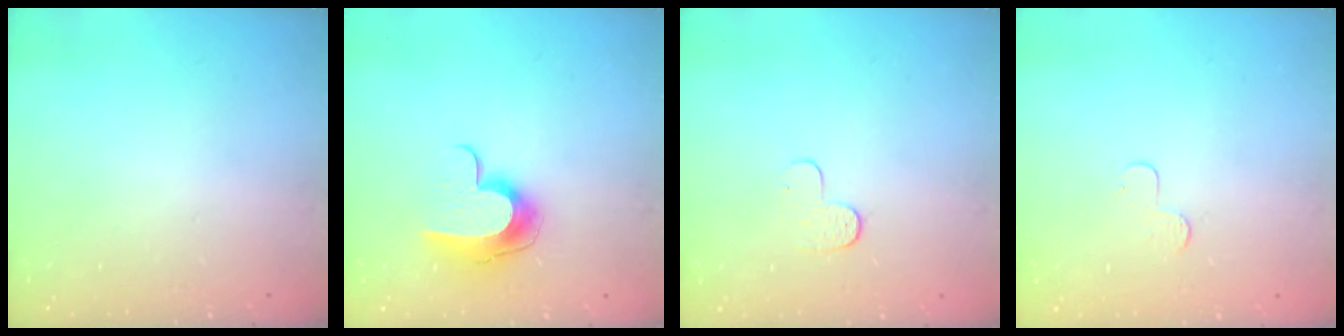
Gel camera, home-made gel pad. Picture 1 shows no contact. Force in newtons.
{"total": 10.3, "press": 10.3, "slide": 0.1}
{"total": 3.9, "press": 3.8, "slide": 0.4}
{"total": 3.9, "press": 3.9, "slide": 0.4}